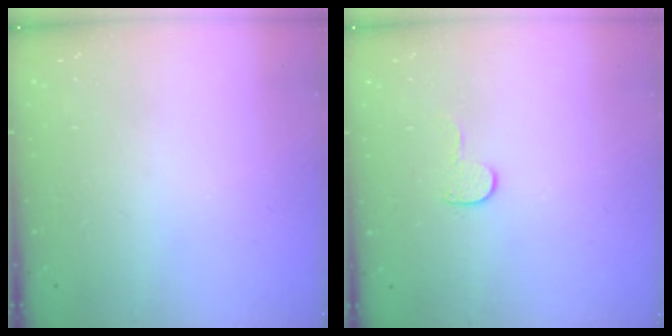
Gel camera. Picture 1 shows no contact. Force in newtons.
{"total": 3.9, "press": 3.9, "slide": 0.4}